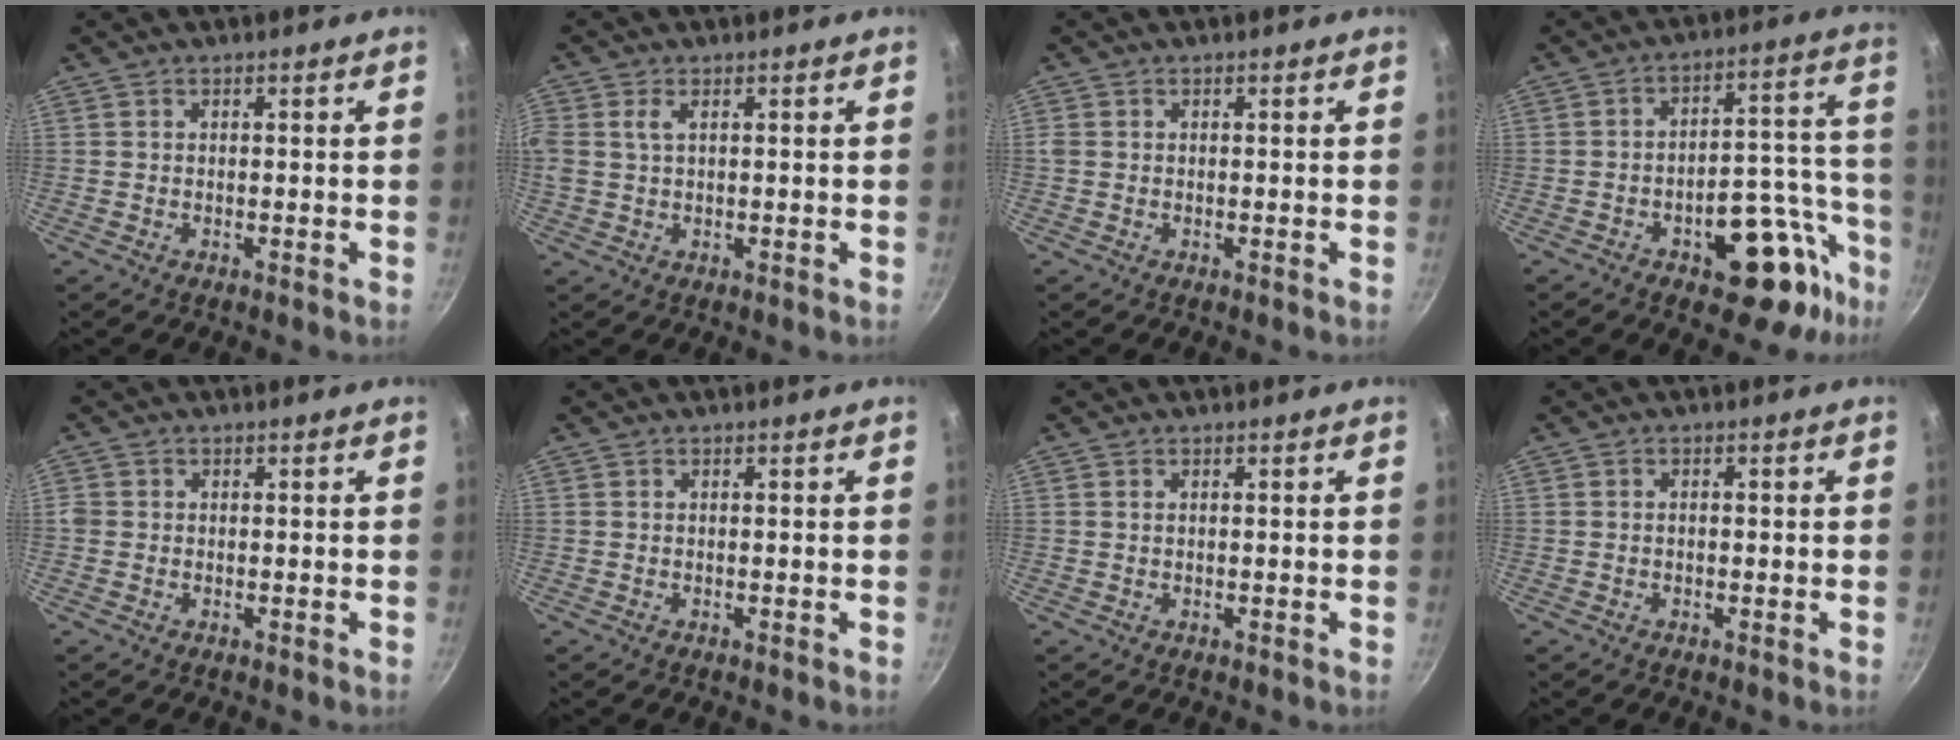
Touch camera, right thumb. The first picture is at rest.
{"total": 3.4, "force": [1.1, 1.9, 2.6], "torque": [-0.075, 0.010, 0.025]}
{"total": 0.9, "force": [0.0, 0.7, 0.5], "torque": [-0.013, 0.001, 0.001]}
{"total": 16.1, "force": [-8.6, 7.2, 11.5], "torque": [-0.102, 0.085, -0.113]}
{"total": 1.6, "force": [-0.1, 1.5, 0.7], "torque": [-0.008, 0.003, -0.003]}
{"total": 0.0}
{"total": 0.0}
{"total": 0.7, "force": [-0.1, 0.4, 0.5], "torque": [-0.007, 0.003, -0.004]}